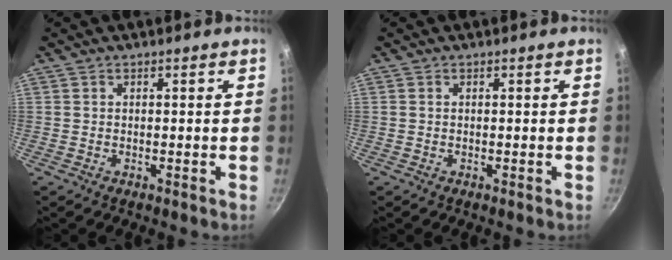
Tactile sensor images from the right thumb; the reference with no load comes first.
{"total": 0.0}